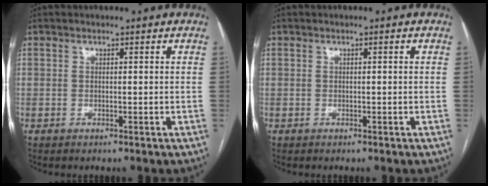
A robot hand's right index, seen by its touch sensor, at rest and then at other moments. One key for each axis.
{"total": 0.5, "fx": 0.1, "fy": 0.0, "fz": 0.5, "tx": -0.010, "ty": 0.002, "tz": 0.002}